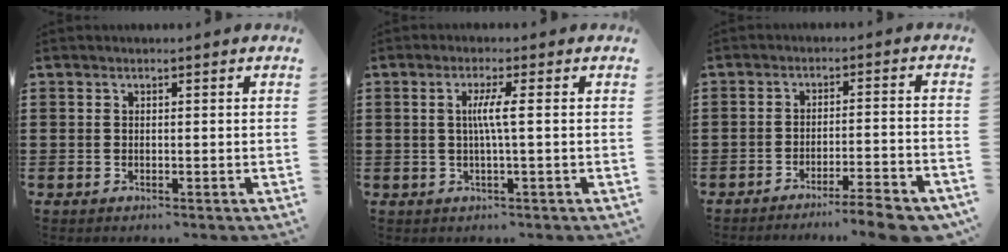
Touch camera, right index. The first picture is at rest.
{"total": 3.5, "force": [0.1, -0.2, 3.4], "torque": [-0.065, -0.003, -0.003]}
{"total": 6.0, "force": [-5.2, -0.2, 2.9], "torque": [-0.041, -0.008, -0.098]}